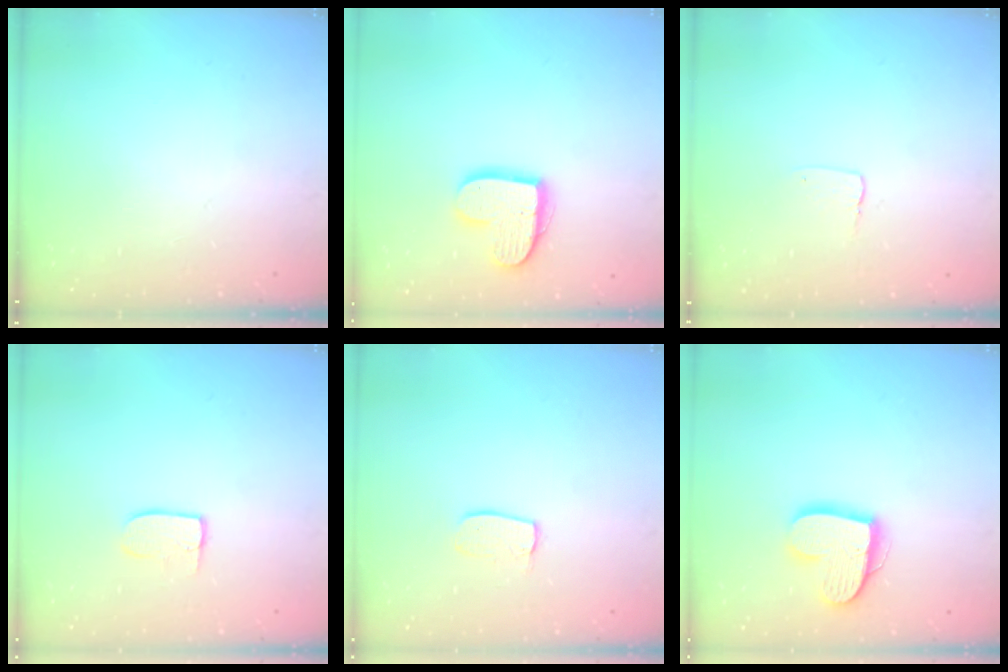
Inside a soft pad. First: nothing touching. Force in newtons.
{"total": 14.5, "press": 14.5, "slide": 1.0}
{"total": 2.9, "press": 2.9, "slide": 0.2}
{"total": 7.2, "press": 7.1, "slide": 0.4}
{"total": 7.1, "press": 7.1, "slide": 0.3}
{"total": 15.0, "press": 14.9, "slide": 1.1}